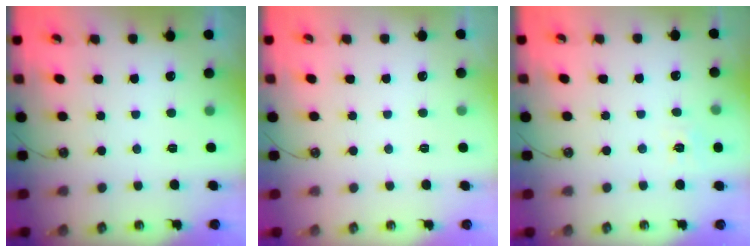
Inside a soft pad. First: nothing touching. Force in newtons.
{"total": 0.0}
{"total": 6.1, "press": 6.1, "slide": 0.7}